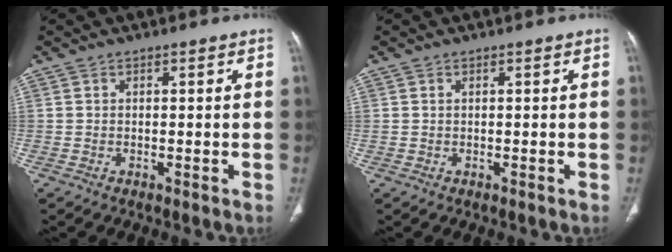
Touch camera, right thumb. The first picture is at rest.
{"total": 0.0}